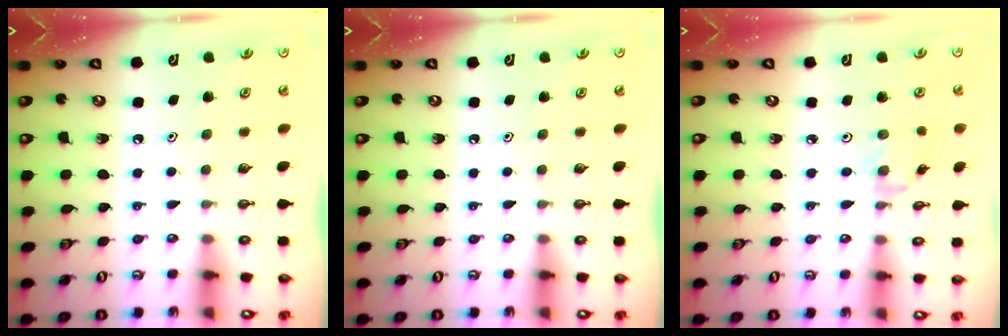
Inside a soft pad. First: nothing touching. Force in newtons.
{"total": 0.0}
{"total": 1.1, "press": 1.1, "slide": 0.3}